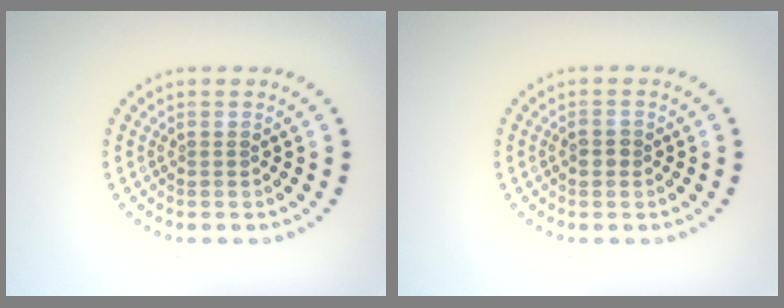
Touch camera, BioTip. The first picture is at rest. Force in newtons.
{"total": 1.2, "press": 1.2, "slide": 0.1}